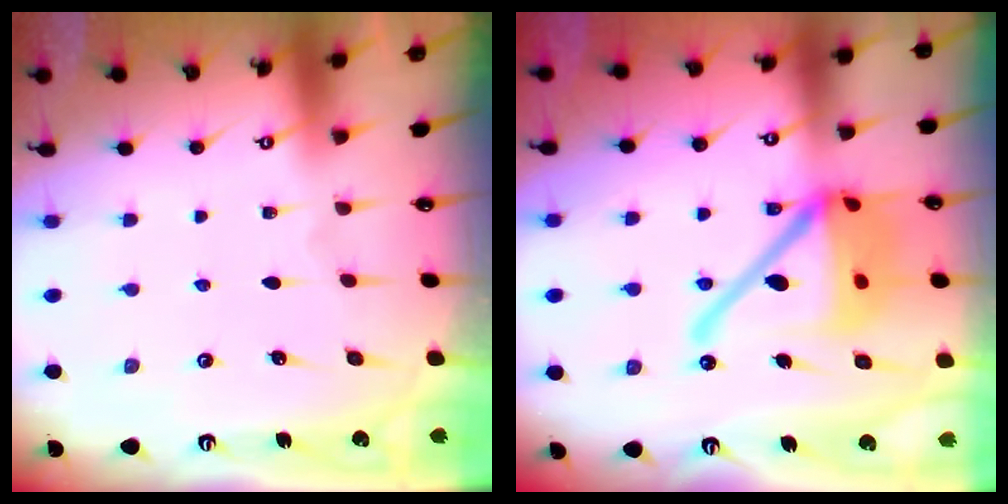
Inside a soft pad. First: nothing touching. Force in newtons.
{"total": 20.2, "press": 20.0, "slide": 2.8}